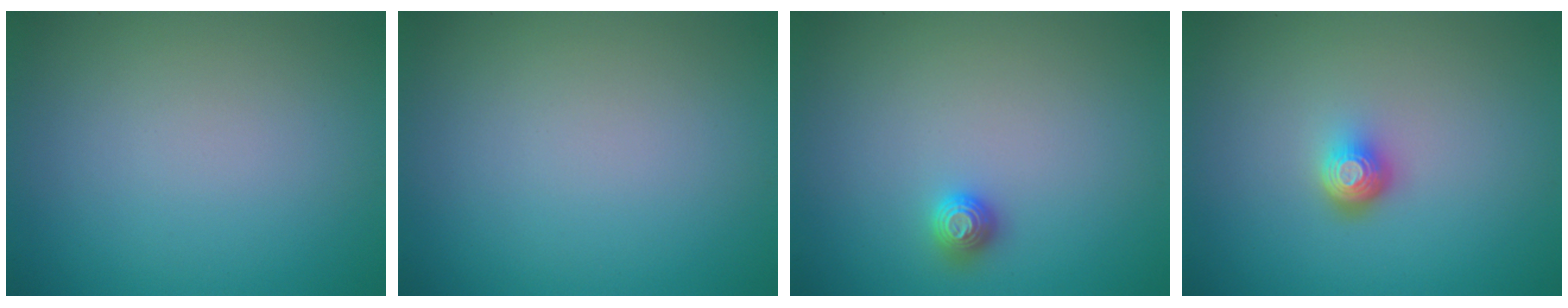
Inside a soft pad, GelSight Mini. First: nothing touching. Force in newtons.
{"total": 0.0}
{"total": 1.1, "press": 1.1, "slide": 0.2}
{"total": 2.0, "press": 1.4, "slide": 1.4}